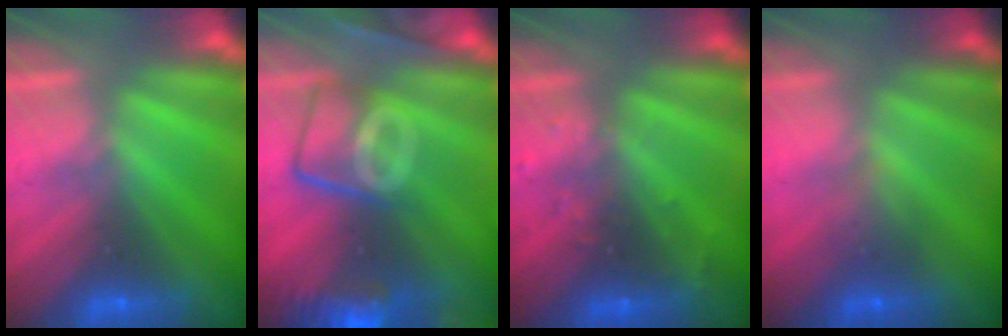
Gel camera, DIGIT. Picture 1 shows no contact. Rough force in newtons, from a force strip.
{"total": 8.1}
{"total": 2.9}
{"total": 1.0}